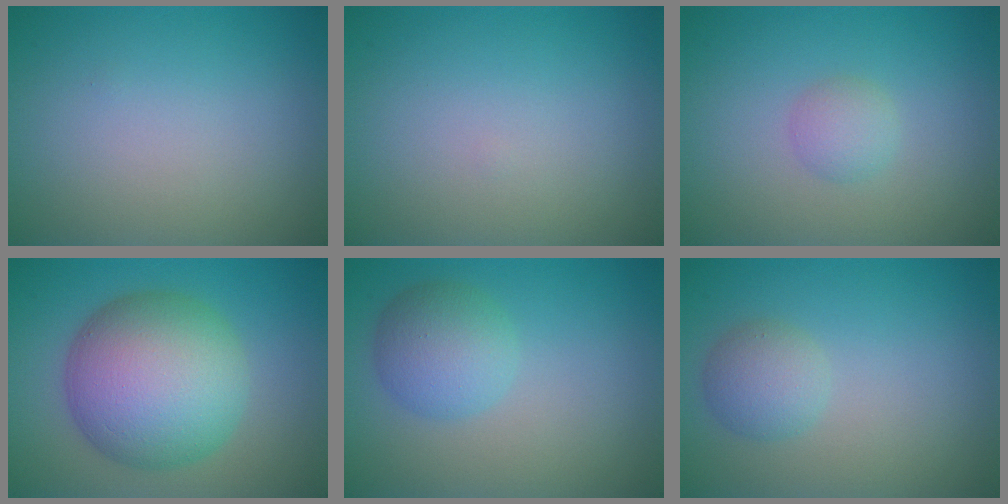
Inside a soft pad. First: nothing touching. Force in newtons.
{"total": 0.0}
{"total": 1.6, "press": 1.6, "slide": 0.0}
{"total": 11.1, "press": 11.1, "slide": 0.3}
{"total": 3.8, "press": 3.8, "slide": 0.1}
{"total": 2.4, "press": 2.4, "slide": 0.2}